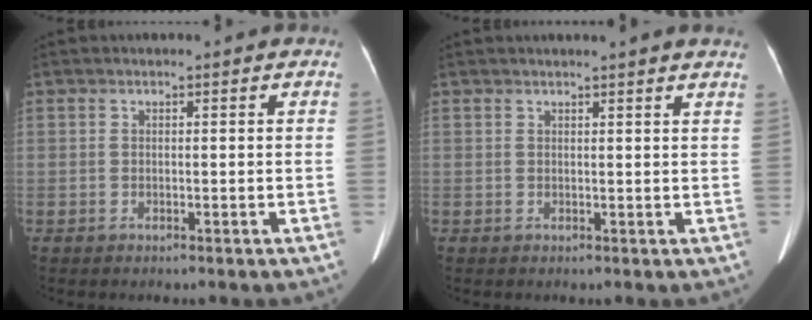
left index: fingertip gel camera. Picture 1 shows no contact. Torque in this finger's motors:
{"motor_torque": [0.11, -0.12, 0.01, 0.01]}